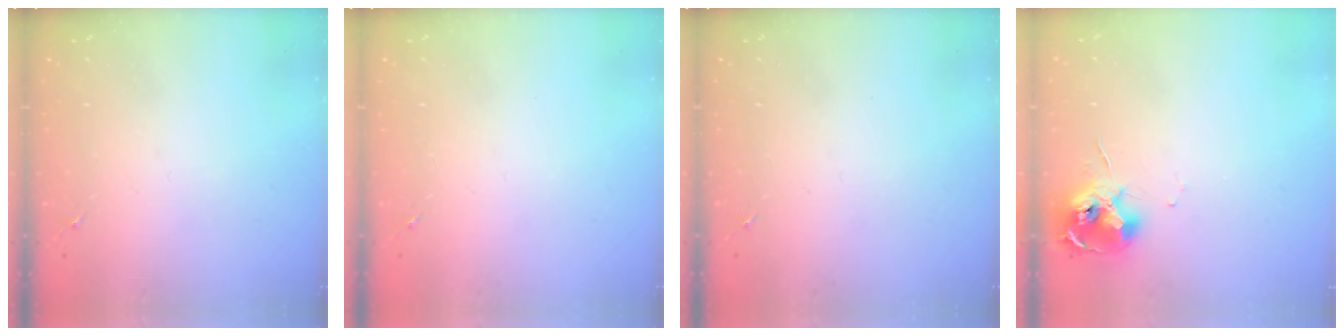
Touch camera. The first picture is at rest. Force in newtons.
{"total": 0.0}
{"total": 0.0}
{"total": 12.0, "press": 11.9, "slide": 1.3}